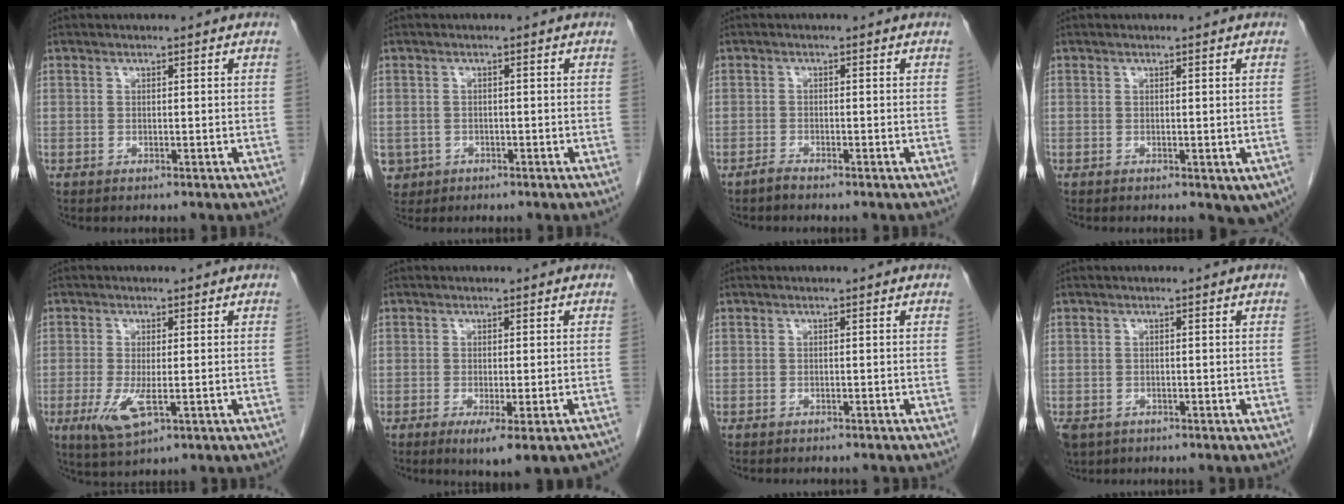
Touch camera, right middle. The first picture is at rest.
{"total": 3.7, "force": [-1.7, 3.3, 0.4], "torque": [-0.009, 0.005, -0.026]}
{"total": 1.0, "force": [-1.0, 0.0, 0.3], "torque": [-0.010, -0.002, -0.019]}
{"total": 3.1, "force": [-0.9, 1.6, 2.5], "torque": [-0.020, -0.002, -0.005]}
{"total": 5.2, "force": [-1.6, 1.5, 4.8], "torque": [-0.099, -0.014, -0.021]}
{"total": 9.3, "force": [-7.2, 1.4, 5.7], "torque": [-0.055, -0.015, -0.096]}
{"total": 3.1, "force": [-2.9, 0.7, 1.0], "torque": [-0.016, -0.005, -0.033]}
{"total": 5.7, "force": [-3.5, 4.0, 2.0], "torque": [-0.045, -0.005, -0.055]}